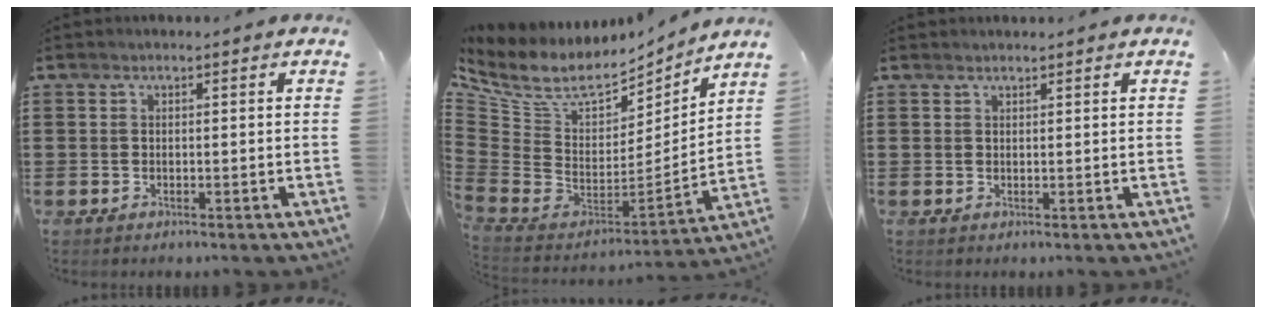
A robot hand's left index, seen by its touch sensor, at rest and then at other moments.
{"total": 8.9, "force": [5.7, 4.6, 5.0], "torque": [-0.140, -0.050, 0.097]}
{"total": 0.8, "force": [0.7, 0.1, 0.0], "torque": [-0.002, 0.000, 0.015]}